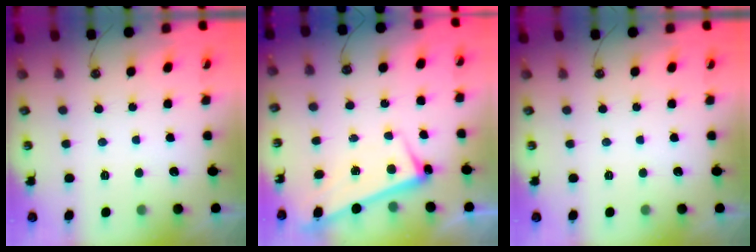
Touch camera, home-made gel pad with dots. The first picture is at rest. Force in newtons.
{"total": 2.6, "press": 2.5, "slide": 0.7}
{"total": 0.0}